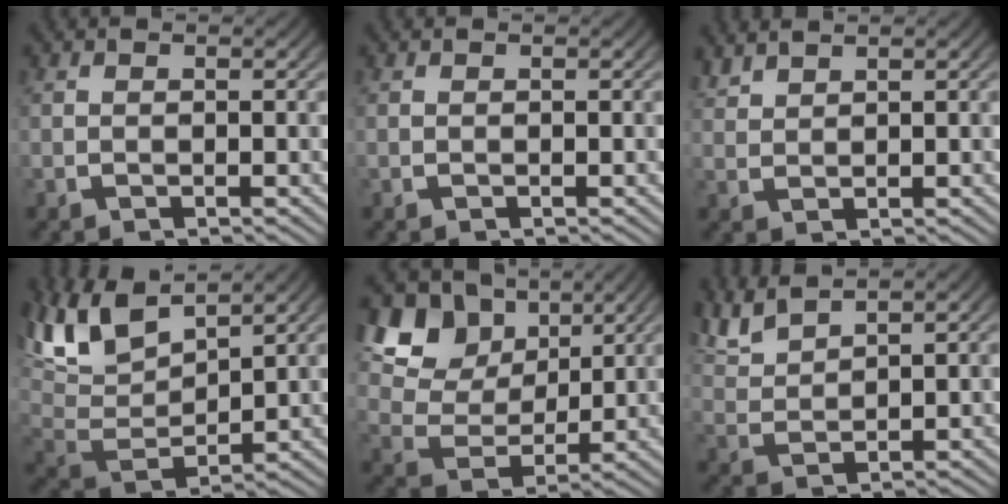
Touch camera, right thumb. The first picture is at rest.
{"total": 0.0}
{"total": 2.2, "force": [2.2, 0.1, 0.3], "torque": [-0.003, 0.007, 0.046]}
{"total": 8.7, "force": [3.8, 4.9, 6.0], "torque": [-0.141, -0.006, 0.073]}
{"total": 9.7, "force": [3.3, 7.2, 5.6], "torque": [-0.126, -0.013, 0.056]}
{"total": 3.7, "force": [3.3, 1.0, 1.3], "torque": [-0.034, 0.006, 0.071]}